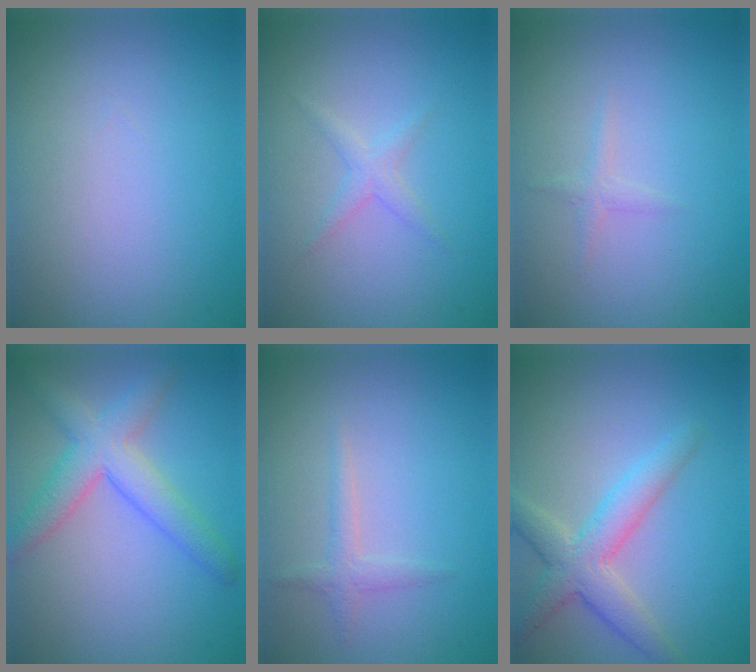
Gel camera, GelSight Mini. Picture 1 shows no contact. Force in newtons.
{"total": 1.3, "press": 1.3, "slide": 0.1}
{"total": 0.8, "press": 0.8, "slide": 0.1}
{"total": 4.6, "press": 4.6, "slide": 0.2}
{"total": 1.3, "press": 1.3, "slide": 0.1}
{"total": 4.1, "press": 4.1, "slide": 0.2}